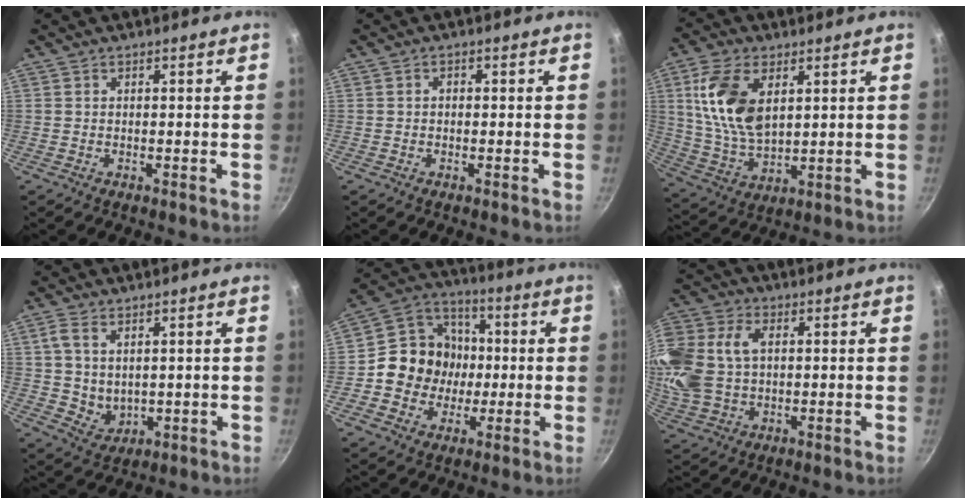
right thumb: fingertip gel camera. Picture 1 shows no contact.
{"total": 1.1, "force": [0.0, 0.9, 0.7], "torque": [-0.011, 0.006, -0.001]}
{"total": 14.6, "force": [4.4, 8.3, 11.2], "torque": [-0.204, -0.018, 0.094]}
{"total": 6.0, "force": [1.8, 4.0, 4.1], "torque": [-0.069, -0.012, 0.044]}
{"total": 13.3, "force": [-1.0, 12.2, 5.3], "torque": [-0.053, 0.027, -0.033]}
{"total": 20.5, "force": [4.1, 15.0, 13.3], "torque": [-0.328, 0.031, 0.079]}